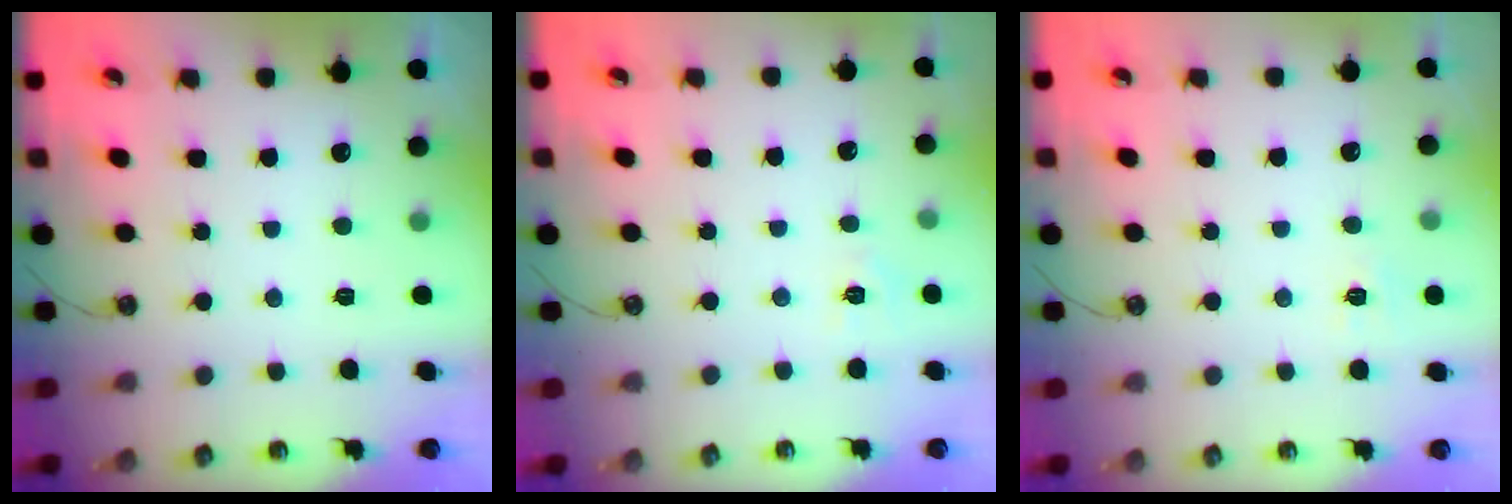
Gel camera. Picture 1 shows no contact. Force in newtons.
{"total": 4.9, "press": 4.8, "slide": 0.6}
{"total": 6.4, "press": 6.3, "slide": 0.6}